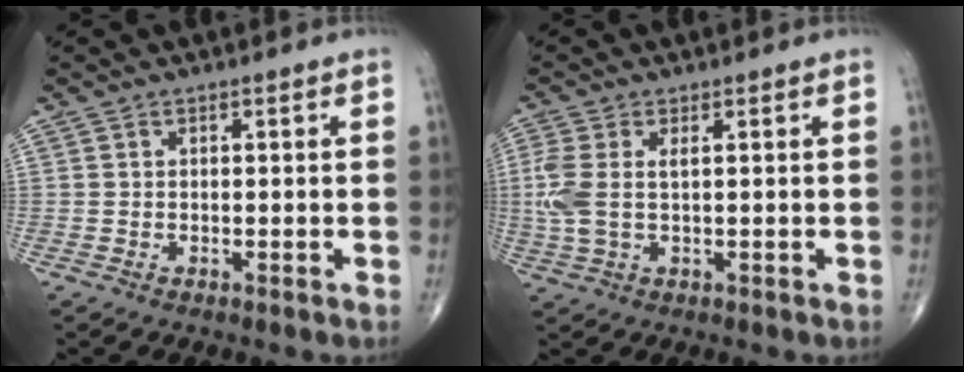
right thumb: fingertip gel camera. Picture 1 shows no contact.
{"total": 6.1, "force": [0.7, 2.9, 5.3], "torque": [-0.157, 0.006, 0.018]}